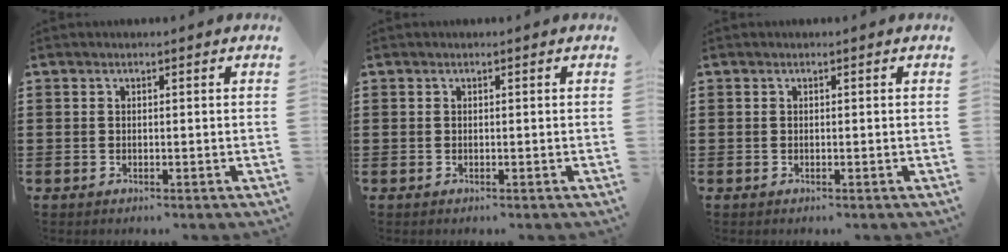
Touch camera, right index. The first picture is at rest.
{"total": 0.0}
{"total": 0.0}